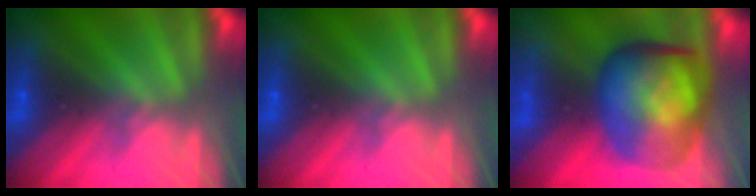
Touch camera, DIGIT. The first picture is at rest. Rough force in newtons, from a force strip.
{"total": 0.0}
{"total": 7.0}